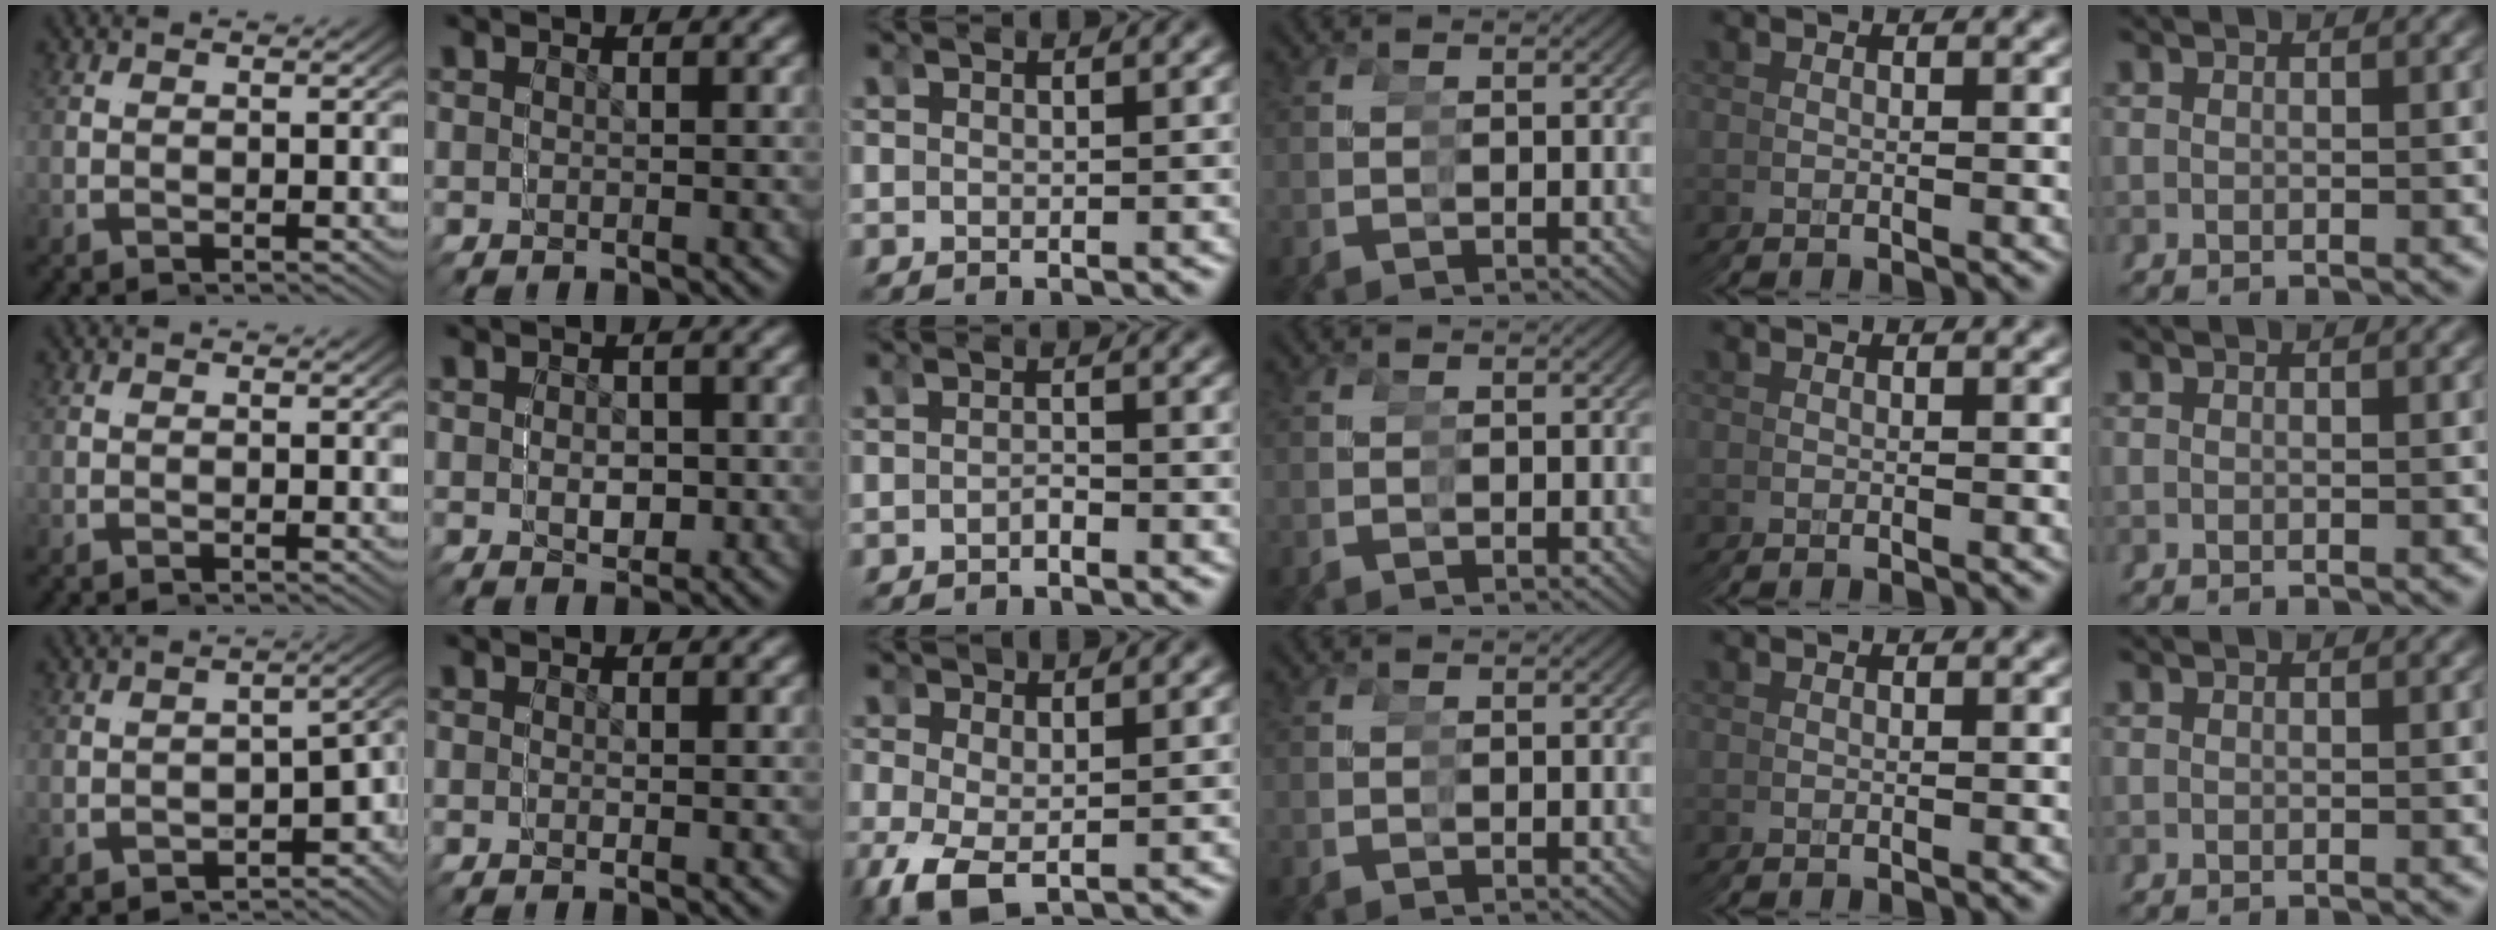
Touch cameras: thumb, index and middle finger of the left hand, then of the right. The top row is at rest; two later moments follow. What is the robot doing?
{"motion": "grasp_and_lifting", "object": "tape"}